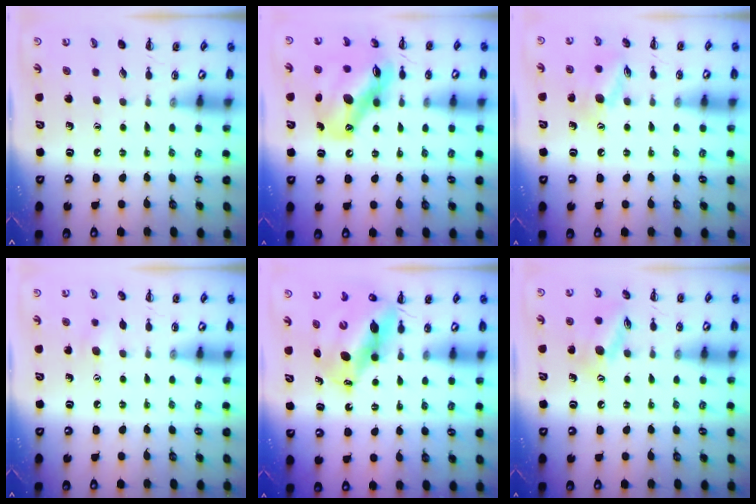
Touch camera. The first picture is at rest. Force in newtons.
{"total": 14.7, "press": 14.1, "slide": 4.2}
{"total": 11.2, "press": 11.1, "slide": 0.9}
{"total": 6.1, "press": 5.9, "slide": 1.3}
{"total": 13.0, "press": 12.5, "slide": 3.3}
{"total": 12.4, "press": 12.4, "slide": 1.1}